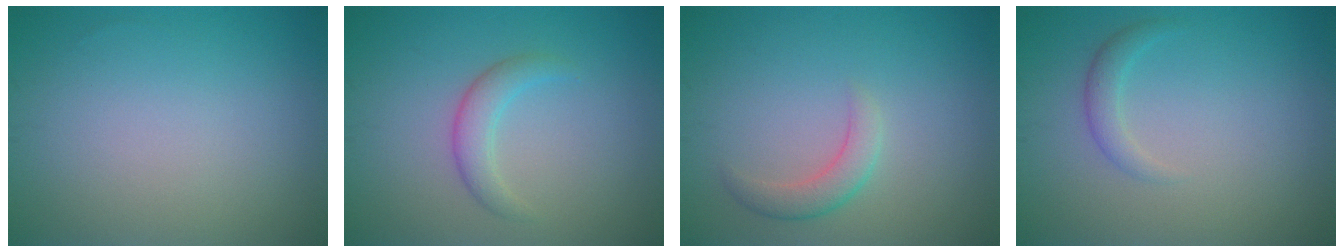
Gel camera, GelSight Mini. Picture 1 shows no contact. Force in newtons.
{"total": 2.2, "press": 2.2, "slide": 0.2}
{"total": 2.2, "press": 2.1, "slide": 0.1}
{"total": 1.5, "press": 1.5, "slide": 0.0}